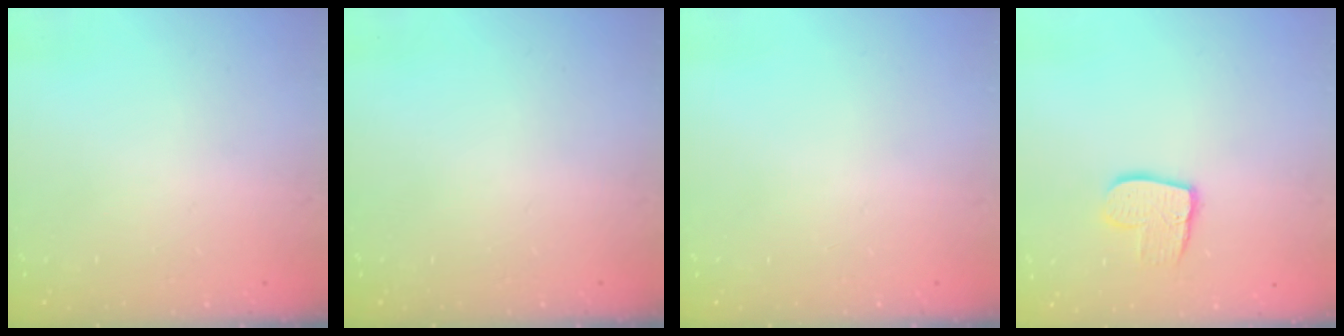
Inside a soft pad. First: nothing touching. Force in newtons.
{"total": 0.0}
{"total": 0.0}
{"total": 10.0, "press": 10.0, "slide": 0.8}